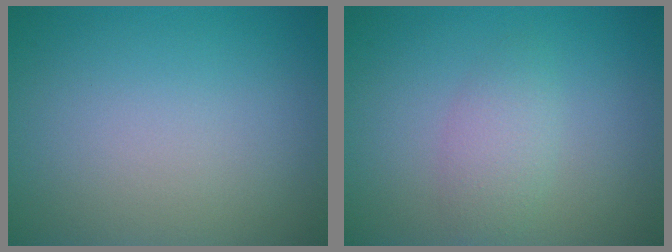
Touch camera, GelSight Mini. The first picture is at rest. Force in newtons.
{"total": 2.2, "press": 2.2, "slide": 0.1}